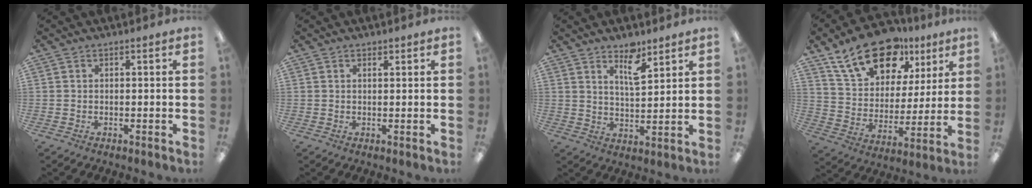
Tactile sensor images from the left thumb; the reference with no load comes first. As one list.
[{"total": 0.8, "force": [0.7, 0.3, 0.2], "torque": [0.003, -0.004, 0.011]}, {"total": 7.4, "force": [5.3, 2.6, 4.5], "torque": [-0.062, -0.032, 0.088]}, {"total": 20.2, "force": [13.0, 11.6, 10.3], "torque": [-0.171, -0.065, 0.233]}]